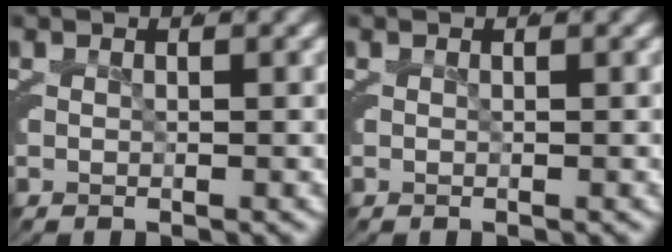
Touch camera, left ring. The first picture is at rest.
{"total": 0.0}